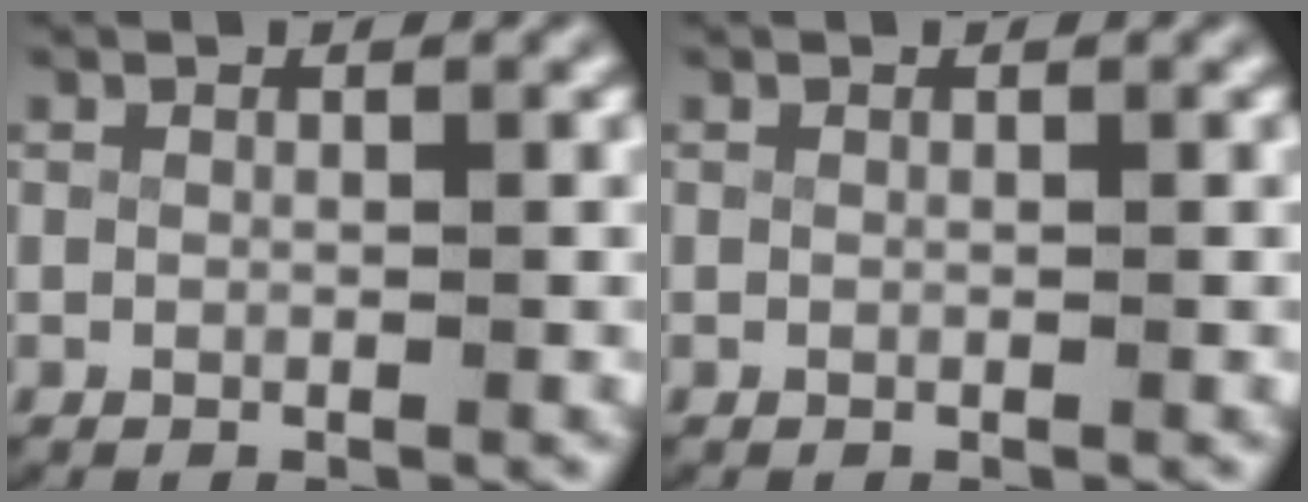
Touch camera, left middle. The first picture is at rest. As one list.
[{"total": 0.0}]